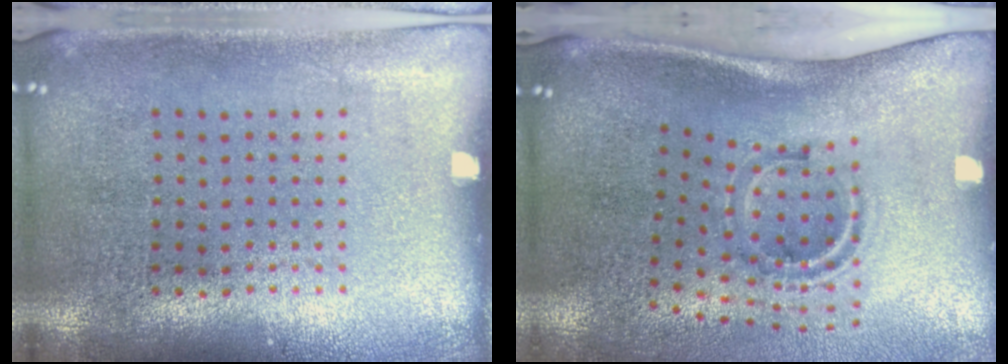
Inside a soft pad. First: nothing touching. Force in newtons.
{"total": 2.0, "press": 1.2, "slide": 1.7}